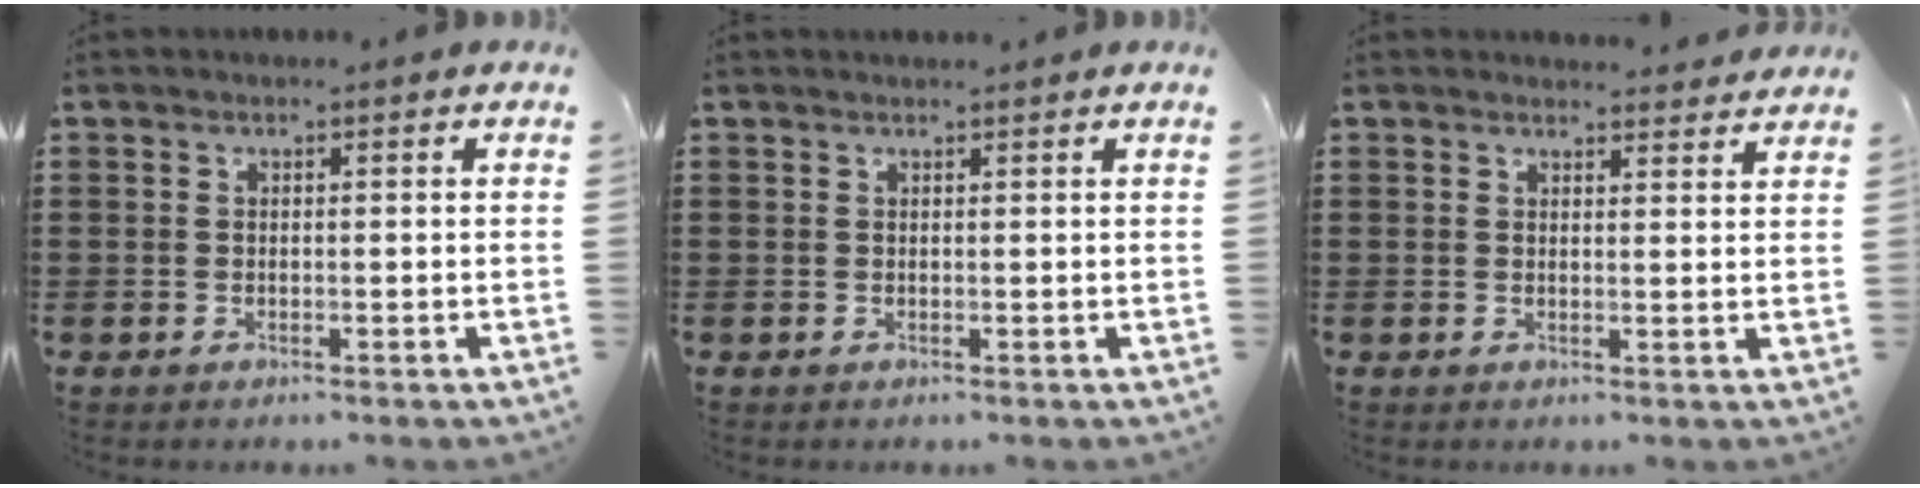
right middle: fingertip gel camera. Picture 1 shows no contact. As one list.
[{"total": 0.7, "force": [0.6, -0.1, 0.0], "torque": [-0.002, -0.002, 0.012]}, {"total": 2.1, "force": [2.1, 0.3, 0.0], "torque": [0.003, -0.004, 0.039]}]